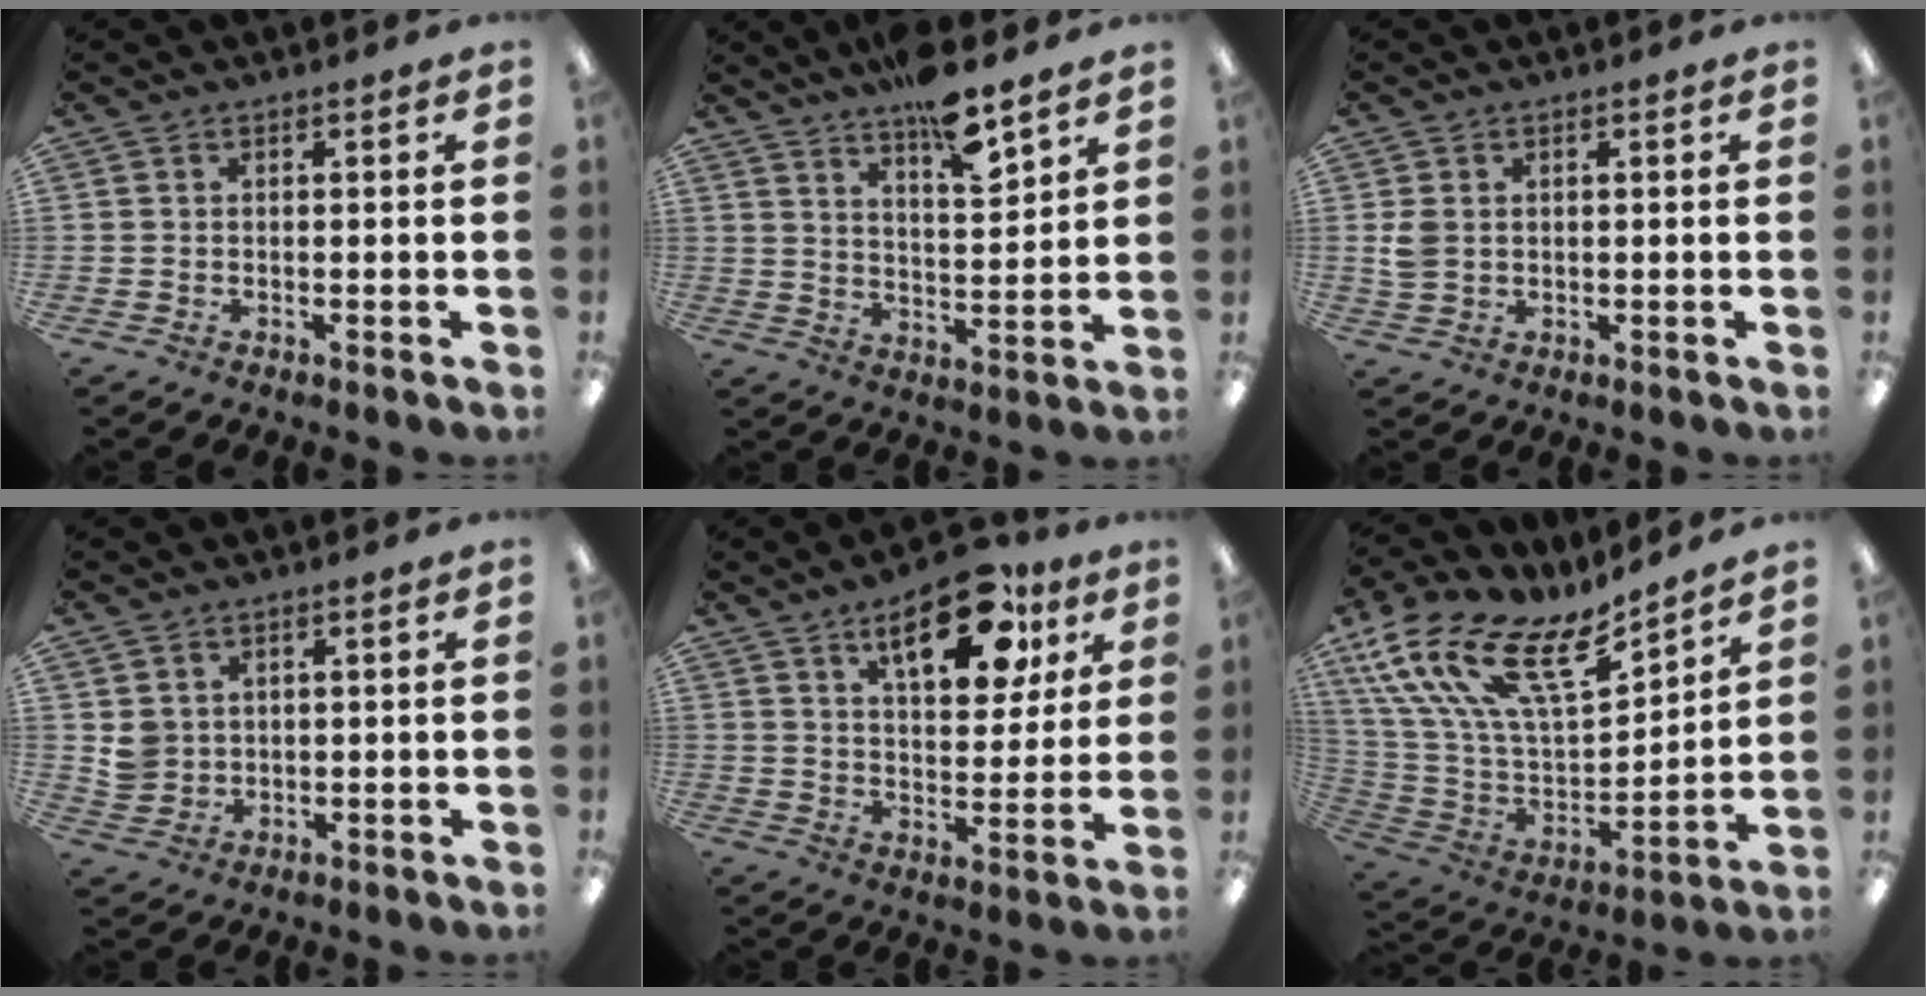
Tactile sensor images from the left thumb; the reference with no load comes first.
{"total": 10.4, "force": [8.5, 2.2, 5.6], "torque": [-0.086, -0.055, 0.146]}
{"total": 3.8, "force": [0.4, 2.9, 2.4], "torque": [-0.040, 0.003, 0.006]}
{"total": 3.9, "force": [1.3, 3.7, 0.7], "torque": [-0.007, 0.001, 0.023]}
{"total": 17.5, "force": [9.6, 8.0, 12.3], "torque": [-0.163, -0.037, 0.153]}
{"total": 21.0, "force": [13.3, 8.9, 13.6], "torque": [-0.280, -0.090, 0.236]}